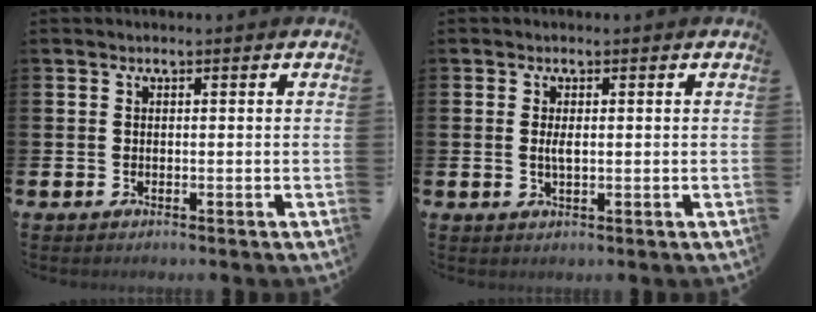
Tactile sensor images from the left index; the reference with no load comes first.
{"total": 1.6, "force": [0.2, 0.6, 1.5], "torque": [-0.024, 0.000, 0.000]}